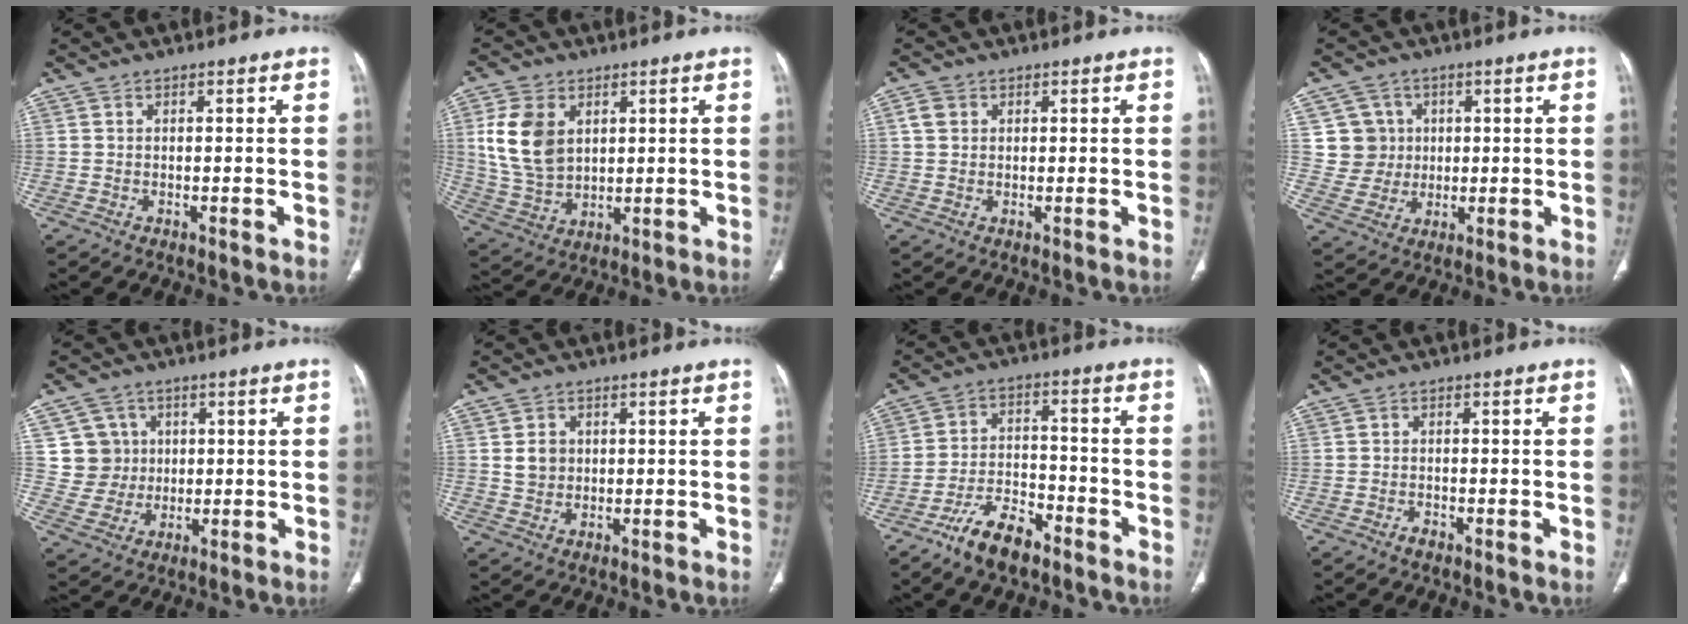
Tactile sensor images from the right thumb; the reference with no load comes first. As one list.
[{"total": 11.5, "force": [3.2, 8.0, 7.6], "torque": [-0.134, -0.013, 0.073]}, {"total": 2.4, "force": [0.8, 2.0, 1.1], "torque": [-0.014, 0.002, 0.016]}, {"total": 7.2, "force": [1.5, 7.0, 0.8], "torque": [0.022, 0.002, 0.029]}, {"total": 7.6, "force": [1.6, 7.4, 0.9], "torque": [0.020, 0.001, 0.033]}, {"total": 3.7, "force": [0.6, 3.3, 1.6], "torque": [-0.009, 0.000, 0.013]}, {"total": 9.6, "force": [-6.8, 4.2, 5.3], "torque": [-0.093, 0.040, -0.129]}, {"total": 1.3, "force": [-1.0, 0.6, 0.6], "torque": [-0.011, 0.004, -0.020]}]